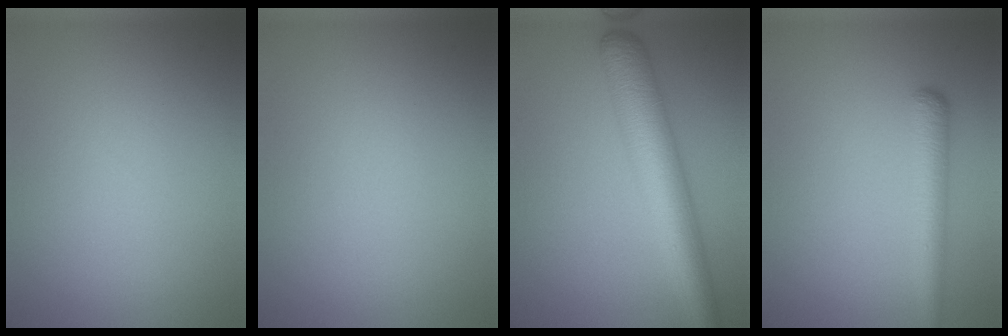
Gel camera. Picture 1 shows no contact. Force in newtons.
{"total": 0.0}
{"total": 7.2, "press": 7.2, "slide": 0.2}
{"total": 3.2, "press": 3.2, "slide": 0.1}